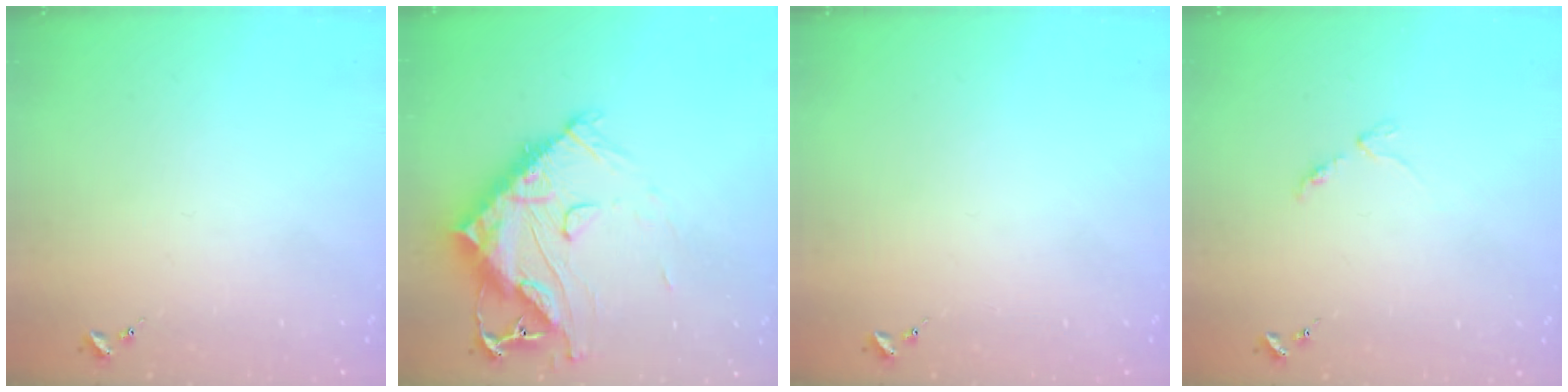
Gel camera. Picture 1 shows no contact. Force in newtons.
{"total": 18.8, "press": 18.7, "slide": 1.7}
{"total": 0.0}
{"total": 3.4, "press": 3.4, "slide": 0.5}